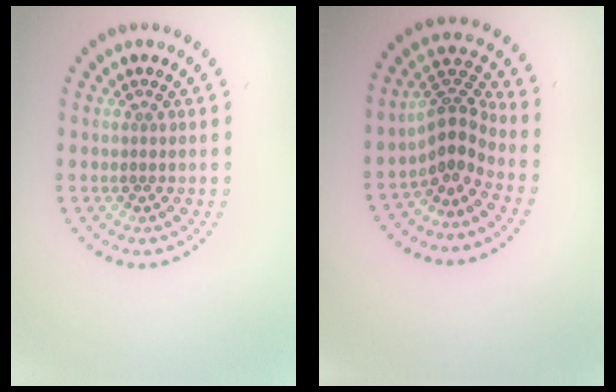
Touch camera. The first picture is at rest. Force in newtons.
{"total": 3.5, "press": 2.5, "slide": 2.5}